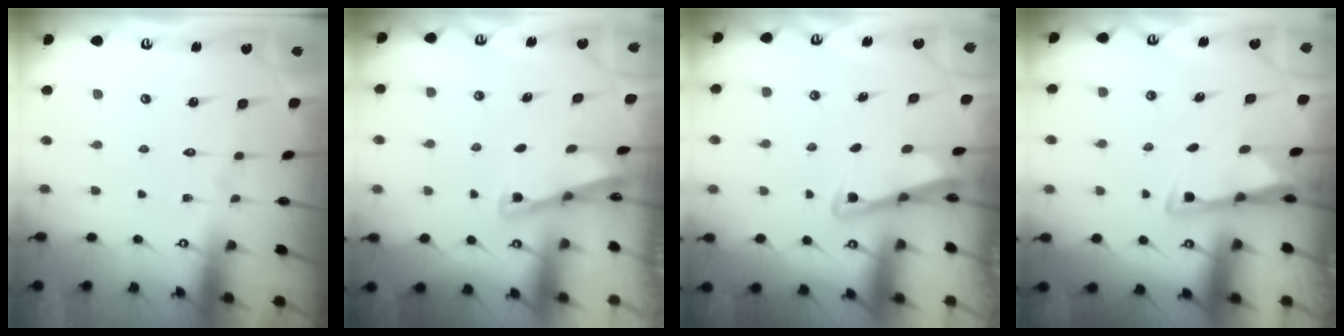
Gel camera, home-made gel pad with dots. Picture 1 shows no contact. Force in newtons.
{"total": 1.9, "press": 1.9, "slide": 0.4}
{"total": 2.5, "press": 2.5, "slide": 0.2}
{"total": 3.0, "press": 3.0, "slide": 0.4}